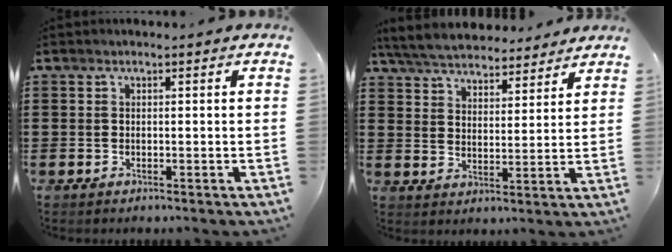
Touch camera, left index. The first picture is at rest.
{"total": 5.7, "force": [5.5, 1.0, 1.1], "torque": [-0.046, -0.025, 0.098]}